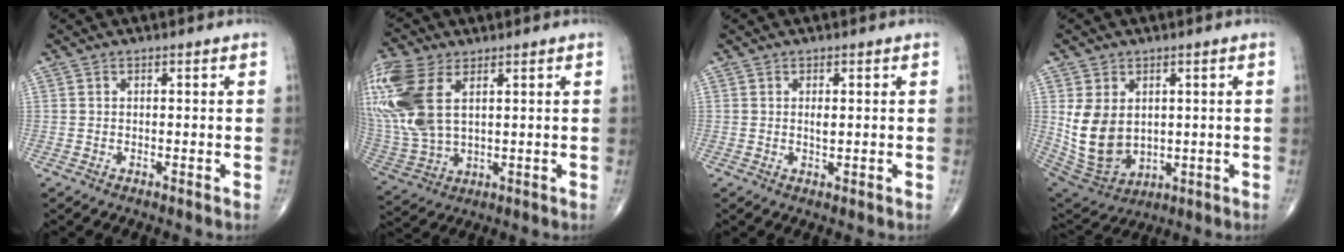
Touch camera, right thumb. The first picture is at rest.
{"total": 19.3, "force": [6.4, 10.8, 14.6], "torque": [-0.369, -0.004, 0.129]}
{"total": 1.5, "force": [0.2, 0.5, 1.4], "torque": [-0.024, -0.004, 0.005]}
{"total": 11.8, "force": [1.4, 8.6, 8.0], "torque": [-0.136, -0.015, 0.053]}